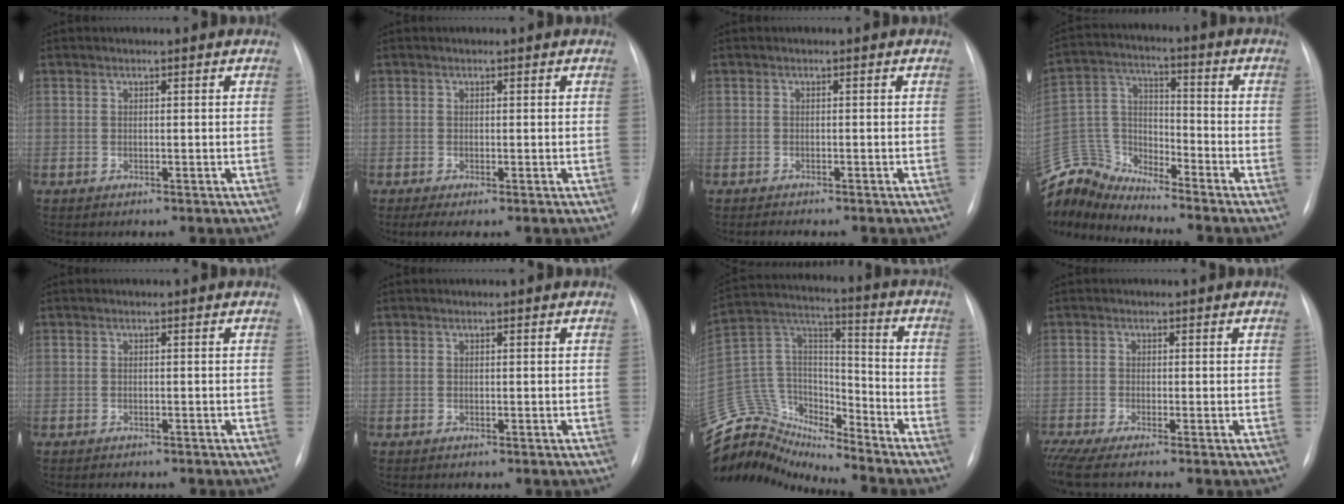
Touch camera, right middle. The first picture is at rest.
{"total": 1.8, "force": [-0.9, 0.3, 1.5], "torque": [-0.028, -0.006, -0.014]}
{"total": 1.9, "force": [-1.7, 0.2, 0.9], "torque": [-0.014, -0.004, -0.020]}
{"total": 11.7, "force": [-11.7, 1.2, 0.2], "torque": [-0.020, 0.048, -0.233]}
{"total": 2.6, "force": [-2.3, 0.8, 1.0], "torque": [-0.014, -0.005, -0.023]}
{"total": 0.0}
{"total": 16.1, "force": [-15.4, 4.5, 1.8], "torque": [-0.053, 0.082, -0.278]}
{"total": 5.5, "force": [-4.5, -0.6, 3.1], "torque": [-0.059, -0.015, -0.081]}